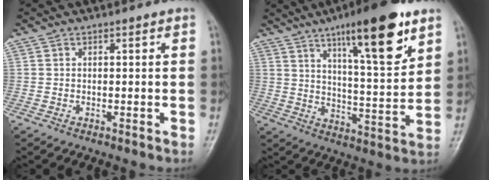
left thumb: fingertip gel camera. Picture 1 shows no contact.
{"total": 17.6, "force": [10.1, 4.1, 13.8], "torque": [-0.190, -0.051, 0.162]}